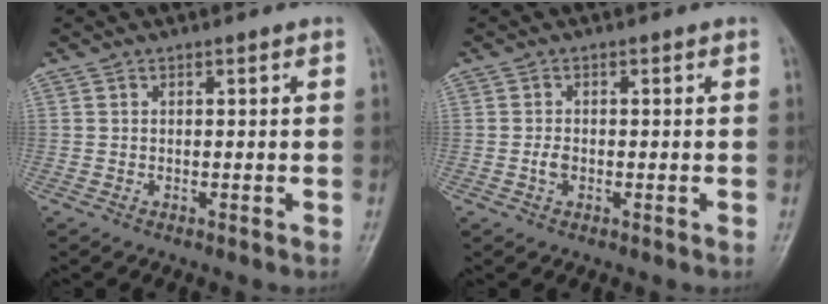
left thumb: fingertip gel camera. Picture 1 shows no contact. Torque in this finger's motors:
{"motor_torque": [0.01, 0.04, 0.25, 0.12, 0.00]}